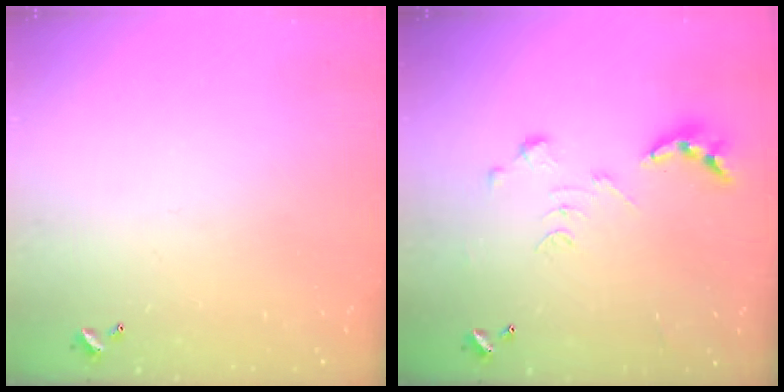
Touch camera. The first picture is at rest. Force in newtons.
{"total": 0.8, "press": 0.8, "slide": 0.3}